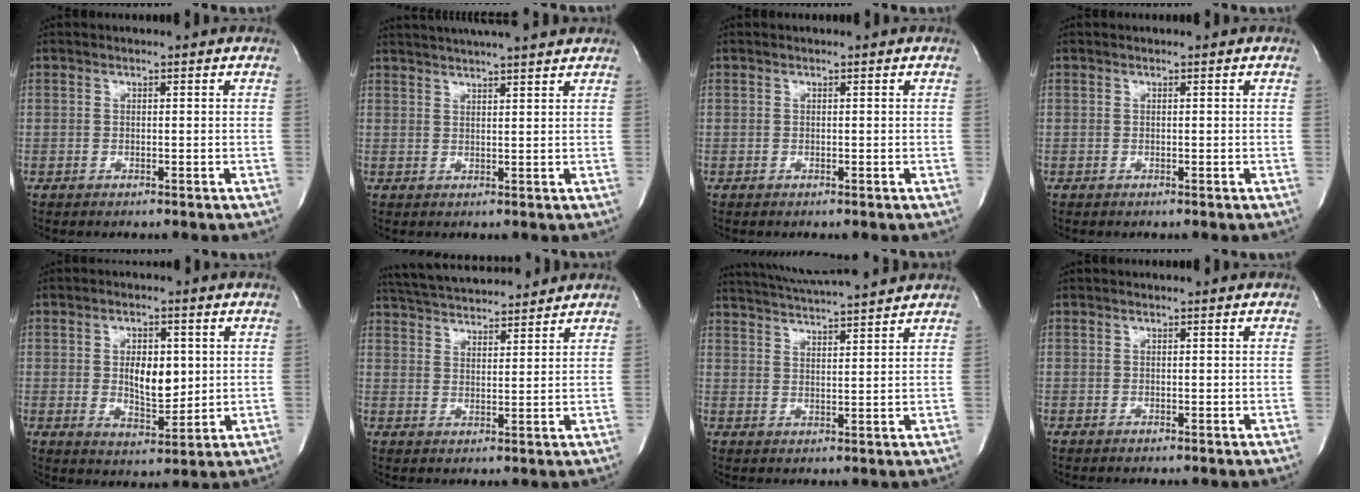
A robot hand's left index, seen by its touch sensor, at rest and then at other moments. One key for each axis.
{"total": 12.3, "fx": 11.1, "fy": 0.5, "fz": 5.3, "tx": -0.090, "ty": 0.026, "tz": 0.150}
{"total": 0.0}
{"total": 0.0}
{"total": 6.6, "fx": 0.6, "fy": 3.2, "fz": 5.7, "tx": -0.091, "ty": -0.007, "tz": 0.016}
{"total": 12.8, "fx": 12.0, "fy": 1.8, "fz": 3.9, "tx": -0.071, "ty": 0.025, "tz": 0.186}
{"total": 12.4, "fx": 11.5, "fy": 0.1, "fz": 4.6, "tx": -0.087, "ty": 0.018, "tz": 0.166}
{"total": 0.0}